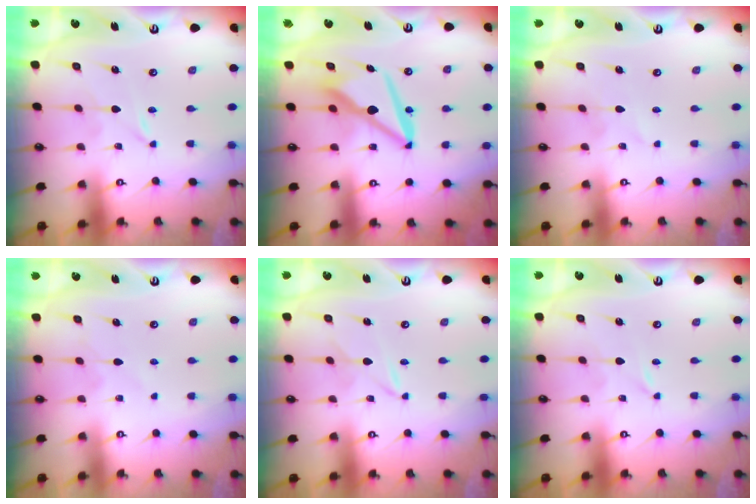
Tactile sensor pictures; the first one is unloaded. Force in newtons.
{"total": 10.5, "press": 10.3, "slide": 1.7}
{"total": 1.8, "press": 1.8, "slide": 0.2}
{"total": 4.7, "press": 4.6, "slide": 0.5}
{"total": 3.3, "press": 3.3, "slide": 0.4}
{"total": 0.0}